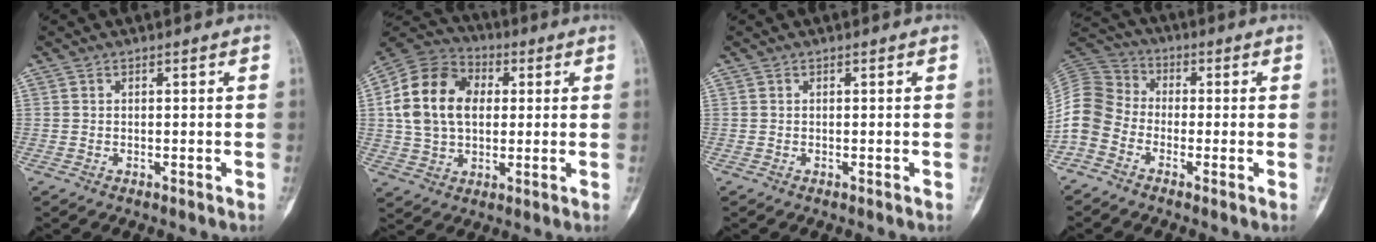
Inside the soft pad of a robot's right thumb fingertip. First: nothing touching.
{"total": 16.3, "force": [2.3, 11.8, 11.1], "torque": [-0.185, 0.021, 0.035]}
{"total": 0.0}
{"total": 9.2, "force": [-3.6, 7.4, 4.3], "torque": [-0.078, 0.037, -0.089]}